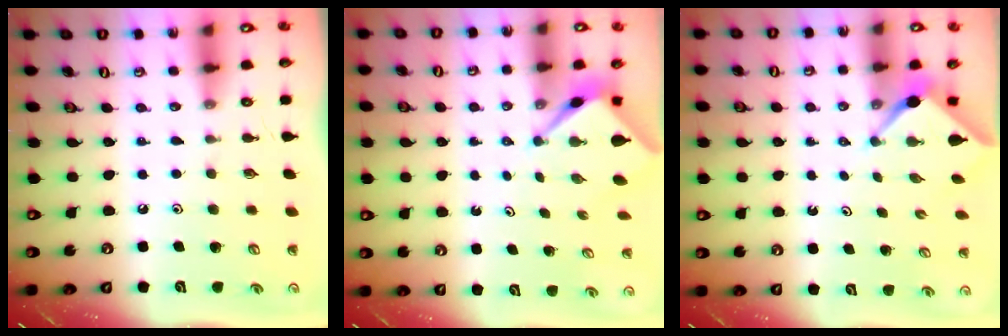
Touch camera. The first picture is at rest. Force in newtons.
{"total": 2.6, "press": 2.6, "slide": 0.1}
{"total": 2.5, "press": 2.5, "slide": 0.1}